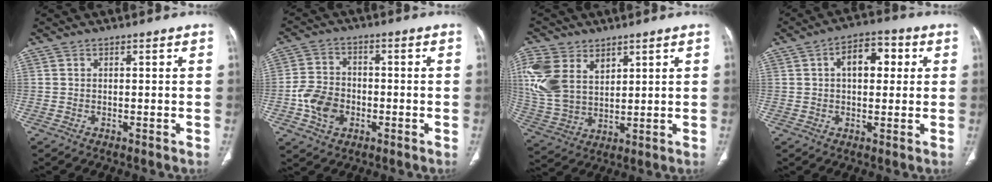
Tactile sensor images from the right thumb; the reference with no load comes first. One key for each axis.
{"total": 8.4, "fx": -2.4, "fy": 6.4, "fz": 4.8, "tx": -0.076, "ty": 0.015, "tz": -0.046}
{"total": 14.9, "fx": 6.1, "fy": 10.2, "fz": 9.1, "tx": -0.202, "ty": -0.016, "tz": 0.134}
{"total": 8.7, "fx": 2.1, "fy": 5.0, "fz": 6.8, "tx": -0.078, "ty": 0.016, "tz": 0.026}